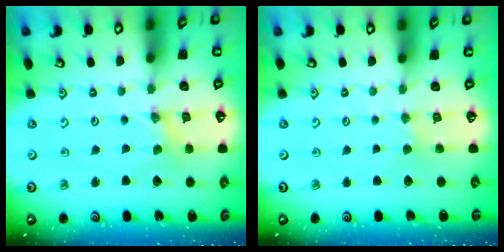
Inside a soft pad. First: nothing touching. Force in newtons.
{"total": 1.2, "press": 1.1, "slide": 0.3}